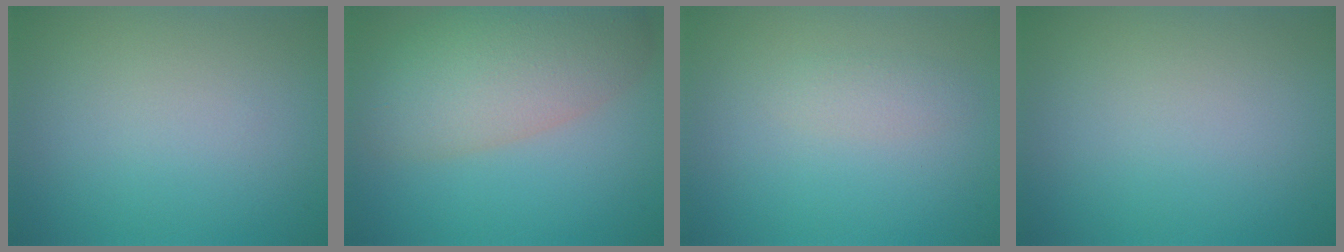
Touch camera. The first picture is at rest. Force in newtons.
{"total": 8.0, "press": 8.0, "slide": 0.6}
{"total": 1.2, "press": 1.2, "slide": 0.1}
{"total": 0.0}